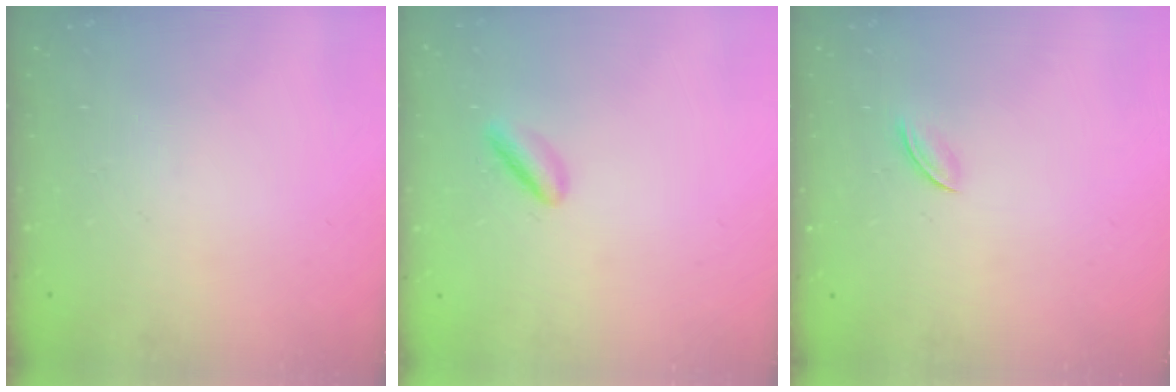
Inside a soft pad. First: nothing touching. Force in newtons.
{"total": 2.9, "press": 2.7, "slide": 0.9}
{"total": 2.3, "press": 2.2, "slide": 0.7}